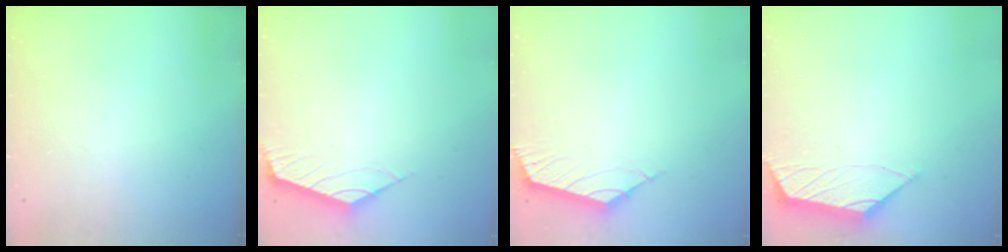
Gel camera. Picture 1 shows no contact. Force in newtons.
{"total": 2.4, "press": 2.3, "slide": 0.6}
{"total": 3.0, "press": 2.9, "slide": 0.8}
{"total": 1.1, "press": 0.9, "slide": 0.5}